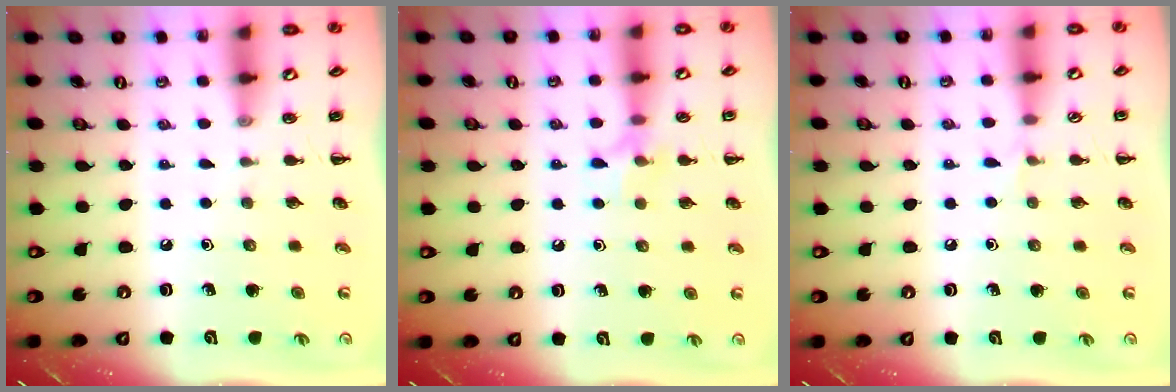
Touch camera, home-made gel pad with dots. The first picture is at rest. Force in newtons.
{"total": 7.0, "press": 6.9, "slide": 1.3}
{"total": 3.1, "press": 3.0, "slide": 1.1}